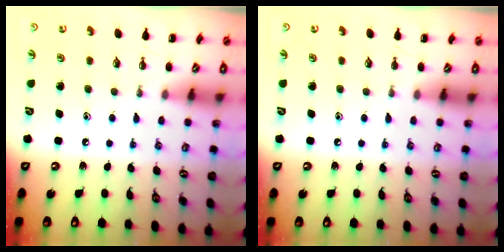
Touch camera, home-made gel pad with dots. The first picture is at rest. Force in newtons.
{"total": 0.0}